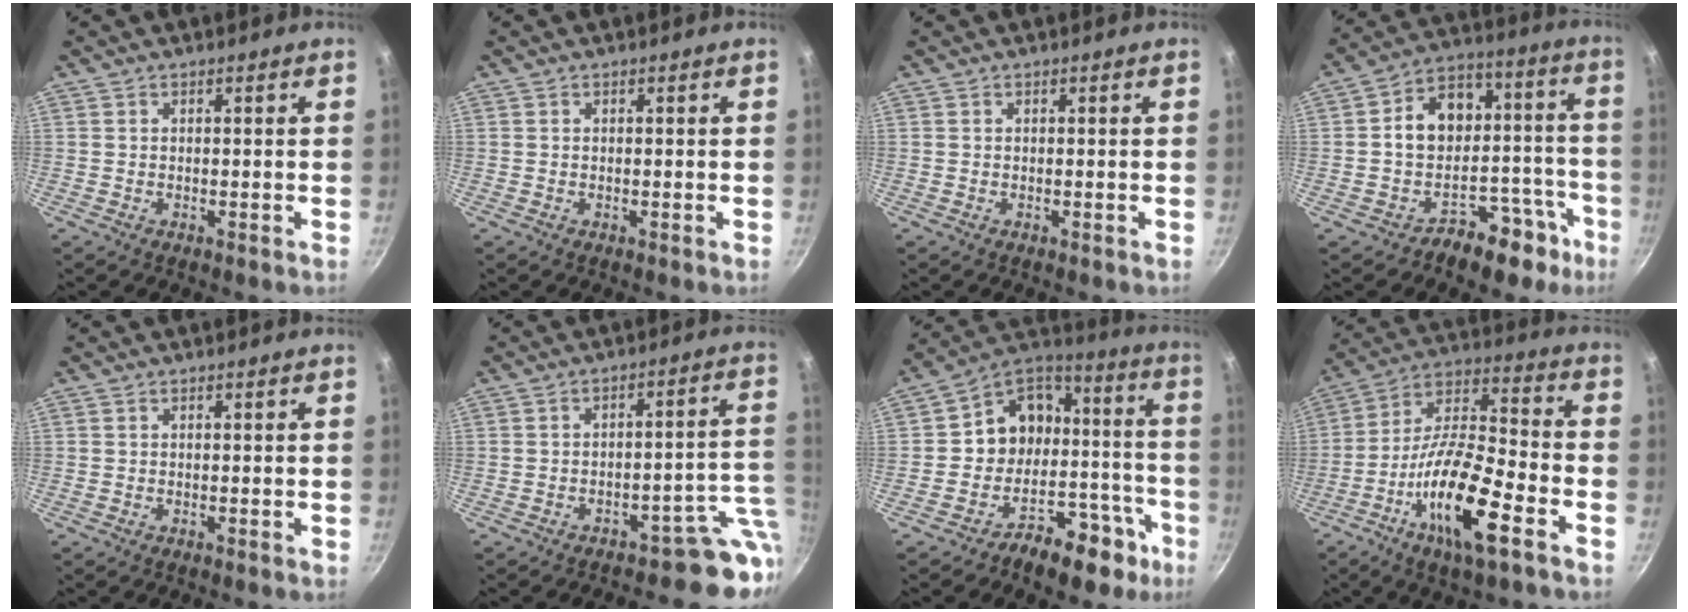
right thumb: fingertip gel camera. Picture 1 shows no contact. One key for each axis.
{"total": 0.0}
{"total": 0.0}
{"total": 16.6, "fx": -7.2, "fy": 13.2, "fz": 7.0, "tx": -0.007, "ty": 0.103, "tz": -0.096}
{"total": 0.0}
{"total": 8.0, "fx": -4.3, "fy": 4.4, "fz": 5.1, "tx": 0.011, "ty": 0.051, "tz": -0.063}
{"total": 18.3, "fx": -7.5, "fy": 15.2, "fz": 6.9, "tx": -0.022, "ty": 0.110, "tz": -0.112}
{"total": 18.3, "fx": -8.4, "fy": 5.4, "fz": 15.3, "tx": -0.273, "ty": 0.044, "tz": -0.164}